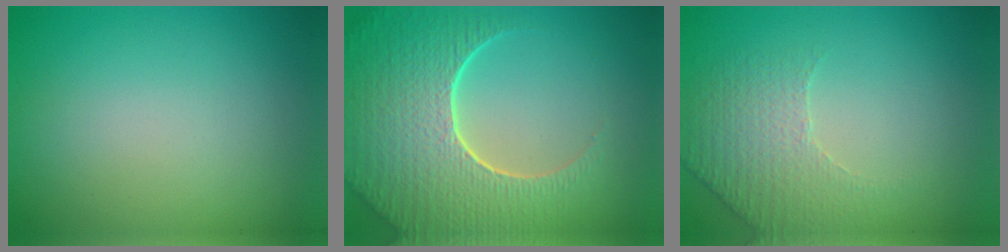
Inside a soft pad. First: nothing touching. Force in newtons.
{"total": 9.4, "press": 6.7, "slide": 6.6}
{"total": 2.2, "press": 2.0, "slide": 1.0}